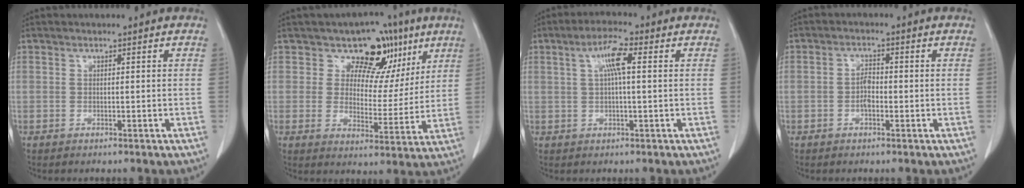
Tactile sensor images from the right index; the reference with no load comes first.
{"total": 9.1, "force": [5.4, 6.2, 3.8], "torque": [-0.026, 0.007, 0.076]}
{"total": 5.0, "force": [1.2, 0.6, 4.8], "torque": [-0.091, 0.011, 0.022]}
{"total": 2.4, "force": [-0.7, 1.1, 2.1], "torque": [-0.036, 0.004, -0.014]}